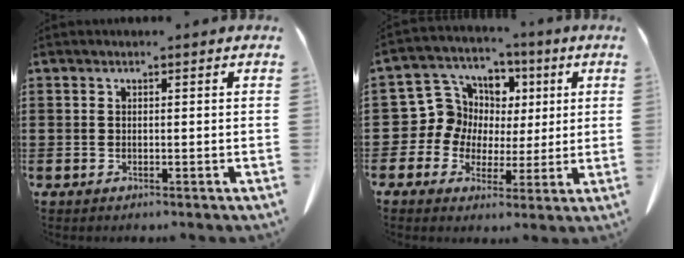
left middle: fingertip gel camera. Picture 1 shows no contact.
{"total": 8.5, "force": [2.2, 8.0, 1.5], "torque": [-0.083, -0.013, 0.043]}